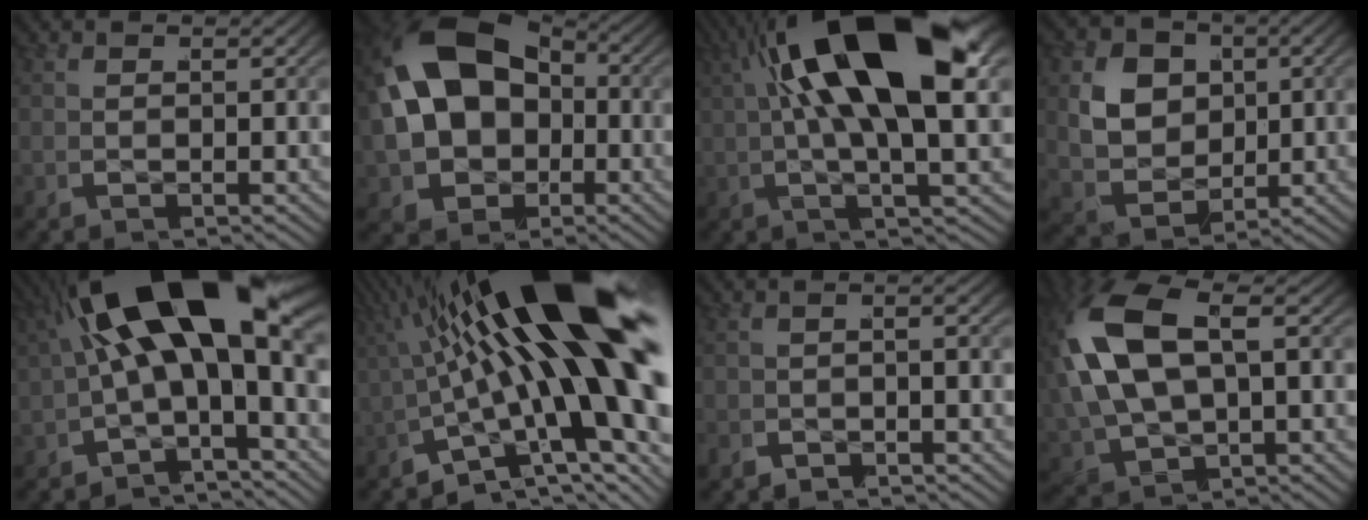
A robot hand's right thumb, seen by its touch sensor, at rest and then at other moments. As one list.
[{"total": 15.4, "force": [-0.3, 11.3, 10.5], "torque": [-0.258, -0.047, 0.016]}, {"total": 16.1, "force": [3.7, 6.0, 14.5], "torque": [-0.249, 0.020, 0.050]}, {"total": 10.1, "force": [0.1, 8.0, 6.2], "torque": [-0.162, -0.037, 0.007]}, {"total": 11.8, "force": [0.5, 5.8, 10.3], "torque": [-0.197, 0.006, 0.009]}, {"total": 17.7, "force": [0.7, 7.2, 16.2], "torque": [-0.263, 0.002, 0.006]}, {"total": 1.7, "force": [-1.7, 0.0, -0.4], "torque": [-0.003, -0.003, -0.034]}, {"total": 9.8, "force": [0.4, 6.3, 7.6], "torque": [-0.200, -0.025, 0.029]}]